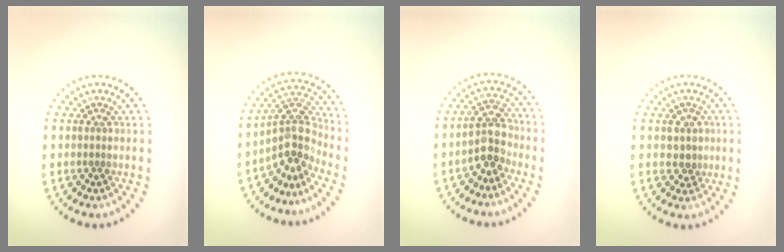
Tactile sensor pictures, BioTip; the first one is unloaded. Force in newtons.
{"total": 4.0, "press": 2.9, "slide": 2.8}
{"total": 3.2, "press": 2.9, "slide": 1.4}
{"total": 1.8, "press": 1.6, "slide": 0.9}